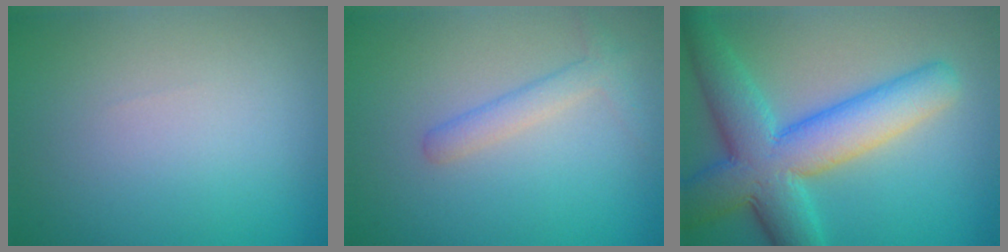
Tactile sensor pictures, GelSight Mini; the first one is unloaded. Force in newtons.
{"total": 2.0, "press": 2.0, "slide": 0.0}
{"total": 9.5, "press": 9.5, "slide": 0.4}